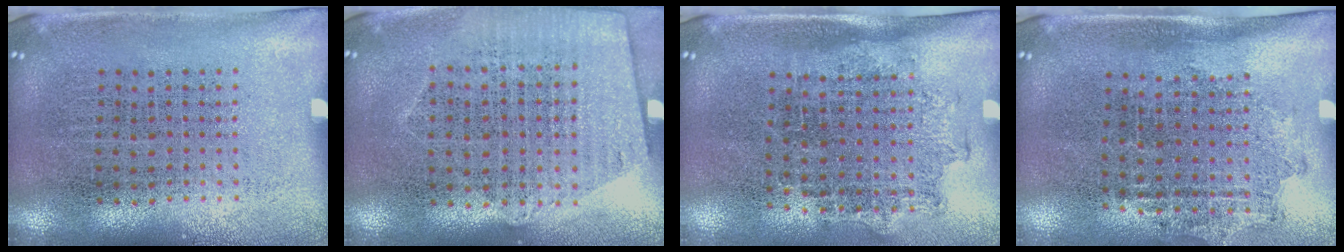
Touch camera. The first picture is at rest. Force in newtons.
{"total": 1.0, "press": 0.8, "slide": 0.5}
{"total": 1.3, "press": 1.0, "slide": 0.8}
{"total": 1.3, "press": 1.0, "slide": 0.9}